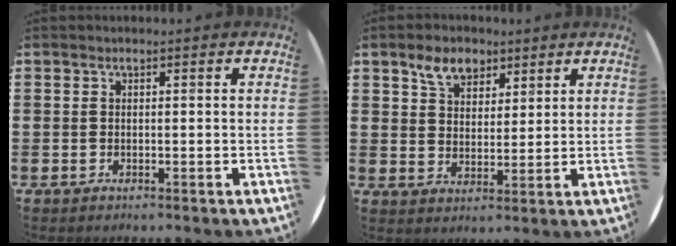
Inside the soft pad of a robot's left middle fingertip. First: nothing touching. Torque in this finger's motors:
{"motor_torque": [0.93, -0.83, 0.08, 0.06]}